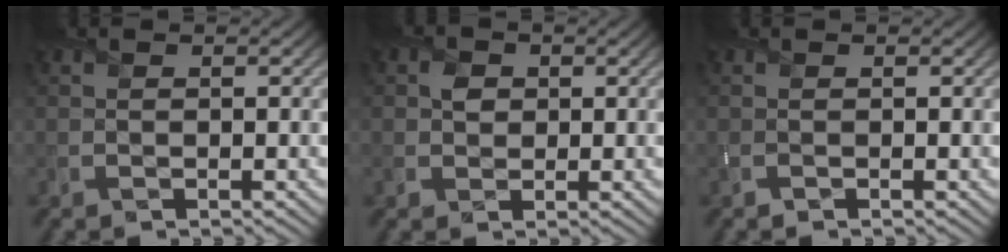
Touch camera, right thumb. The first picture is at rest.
{"total": 2.0, "force": [0.4, 1.8, 0.7], "torque": [-0.015, -0.003, 0.005]}
{"total": 0.0}